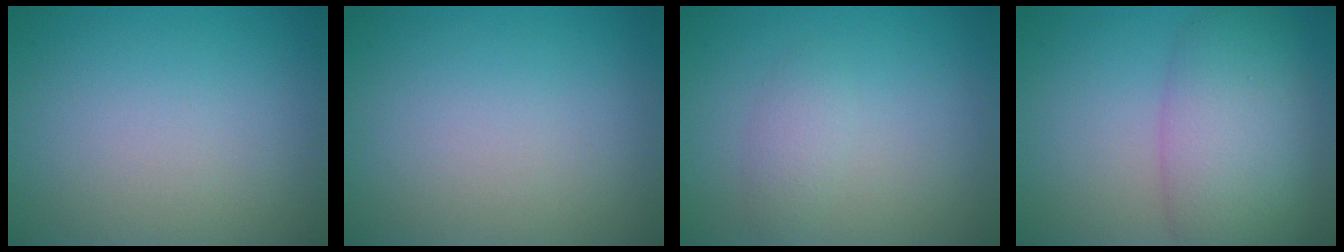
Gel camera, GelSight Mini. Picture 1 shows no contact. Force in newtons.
{"total": 0.0}
{"total": 1.5, "press": 1.5, "slide": 0.1}
{"total": 7.5, "press": 7.5, "slide": 0.4}